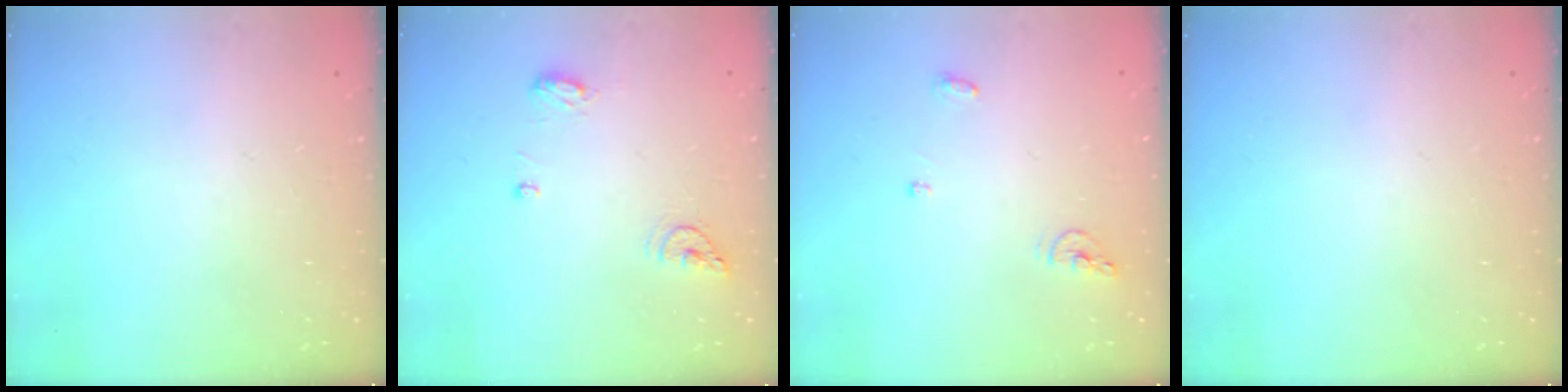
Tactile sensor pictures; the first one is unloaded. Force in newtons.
{"total": 11.0, "press": 8.3, "slide": 7.1}
{"total": 5.6, "press": 5.6, "slide": 0.2}
{"total": 0.0}